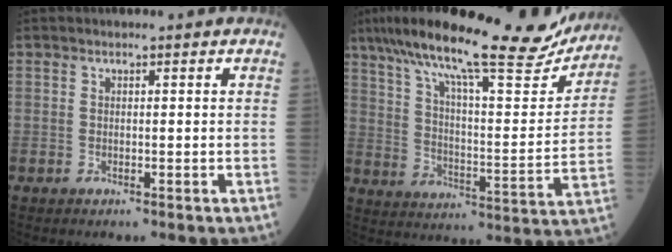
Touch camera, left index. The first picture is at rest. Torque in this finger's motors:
{"motor_torque": [0.96, -1.18, 0.97, 0.21]}